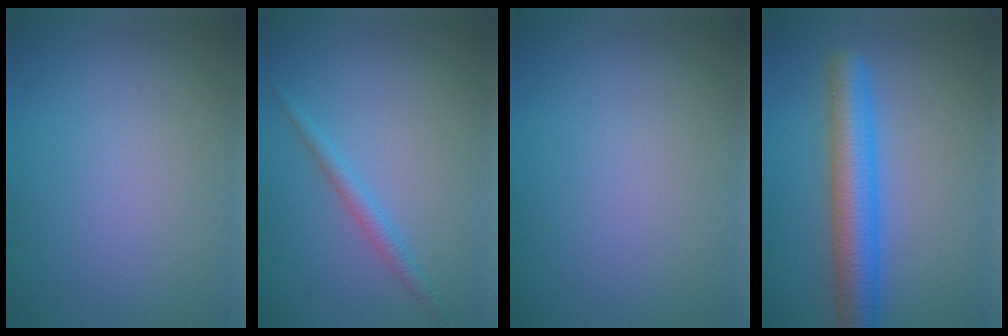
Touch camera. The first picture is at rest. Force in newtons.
{"total": 1.6, "press": 1.6, "slide": 0.1}
{"total": 0.0}
{"total": 5.8, "press": 5.8, "slide": 0.1}